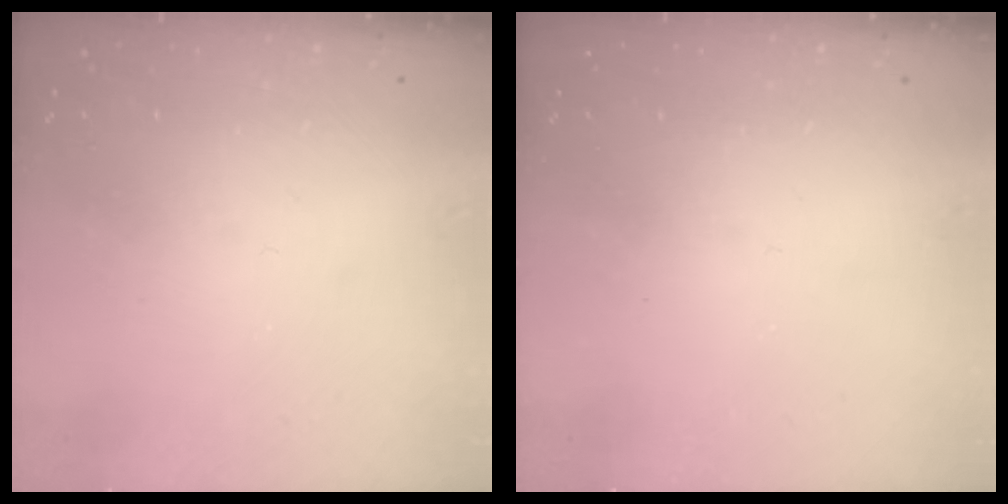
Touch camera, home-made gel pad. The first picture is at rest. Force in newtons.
{"total": 0.0}